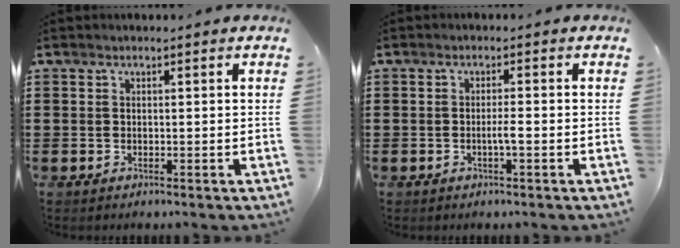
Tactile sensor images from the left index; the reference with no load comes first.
{"total": 2.0, "force": [-0.5, 0.1, 2.0], "torque": [-0.036, 0.001, -0.011]}